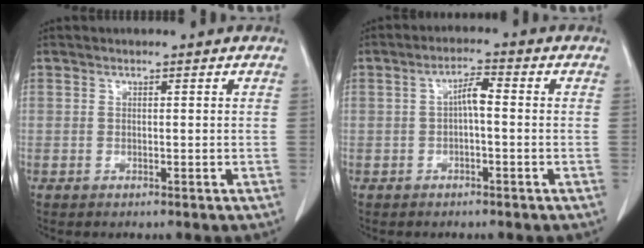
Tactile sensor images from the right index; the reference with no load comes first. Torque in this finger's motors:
{"motor_torque": [0.43, -0.21, 0.28, 0.07]}